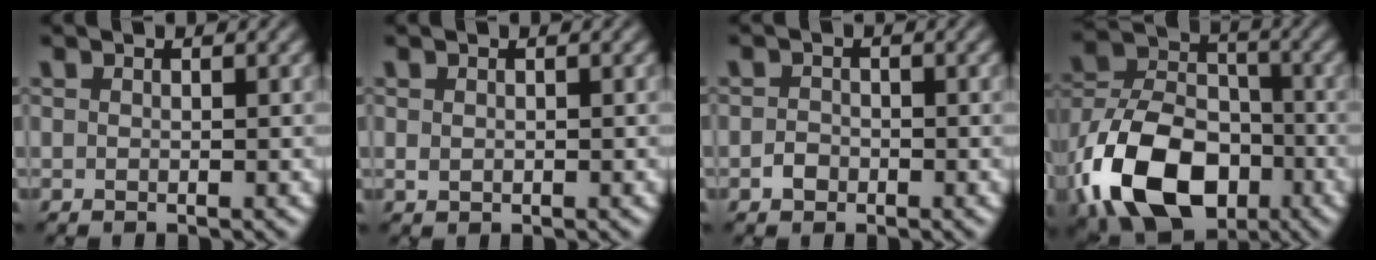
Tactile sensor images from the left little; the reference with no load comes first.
{"total": 0.6, "force": [0.0, 0.5, 0.3], "torque": [-0.007, -0.001, 0.004]}
{"total": 1.2, "force": [-0.7, 0.9, 0.3], "torque": [-0.001, 0.004, -0.015]}
{"total": 13.5, "force": [-6.1, 8.6, 8.4], "torque": [-0.182, -0.014, -0.122]}